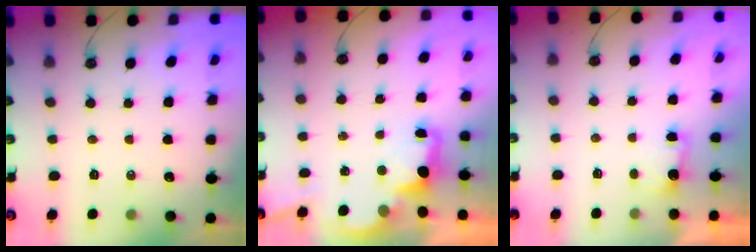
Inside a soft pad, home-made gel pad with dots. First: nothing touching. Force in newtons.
{"total": 2.7, "press": 2.5, "slide": 0.8}
{"total": 2.3, "press": 2.2, "slide": 0.8}